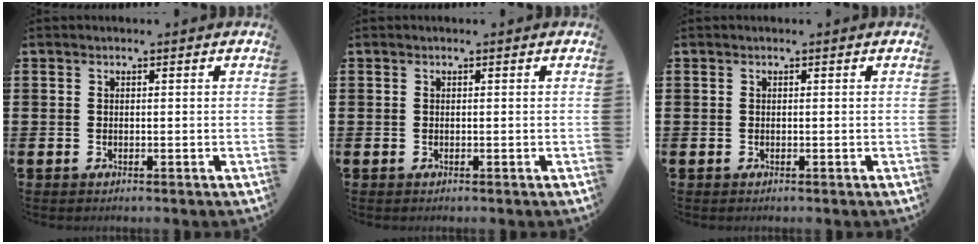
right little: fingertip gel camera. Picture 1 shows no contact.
{"total": 0.0}
{"total": 0.0}